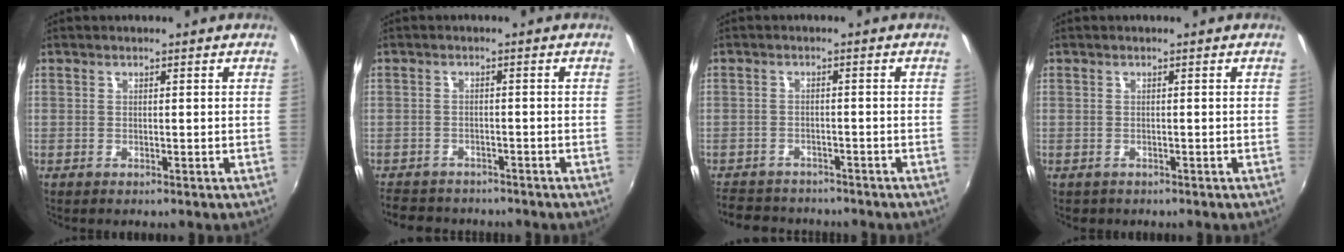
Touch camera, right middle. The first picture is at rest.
{"total": 7.2, "force": [-6.1, 3.3, 1.7], "torque": [-0.053, -0.003, -0.100]}
{"total": 8.3, "force": [-7.2, 3.7, 1.9], "torque": [-0.062, 0.001, -0.114]}
{"total": 1.1, "force": [-0.6, 0.9, 0.2], "torque": [-0.009, -0.004, -0.007]}